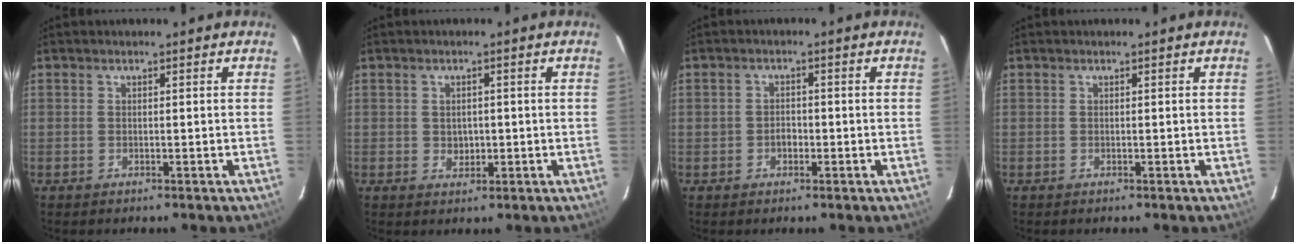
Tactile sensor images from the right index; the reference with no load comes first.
{"total": 2.4, "force": [-0.1, 2.1, 1.3], "torque": [-0.020, 0.001, 0.002]}
{"total": 2.1, "force": [-0.7, 1.7, 1.0], "torque": [-0.020, 0.006, -0.011]}
{"total": 0.0}